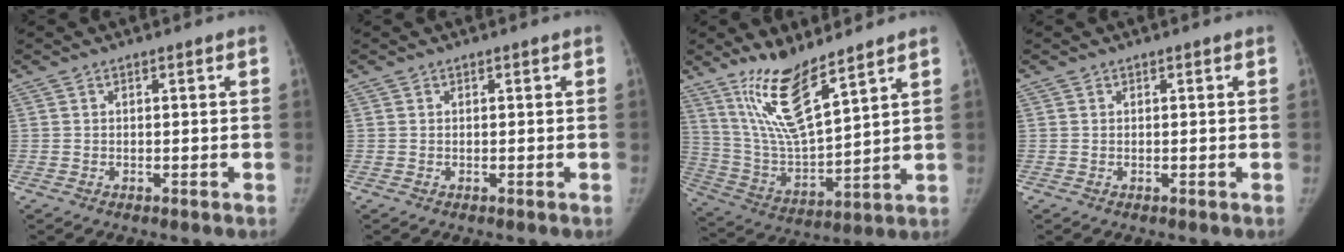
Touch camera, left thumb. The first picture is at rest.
{"total": 0.0}
{"total": 14.7, "force": [10.1, 3.3, 10.1], "torque": [-0.178, -0.067, 0.211]}
{"total": 0.0}